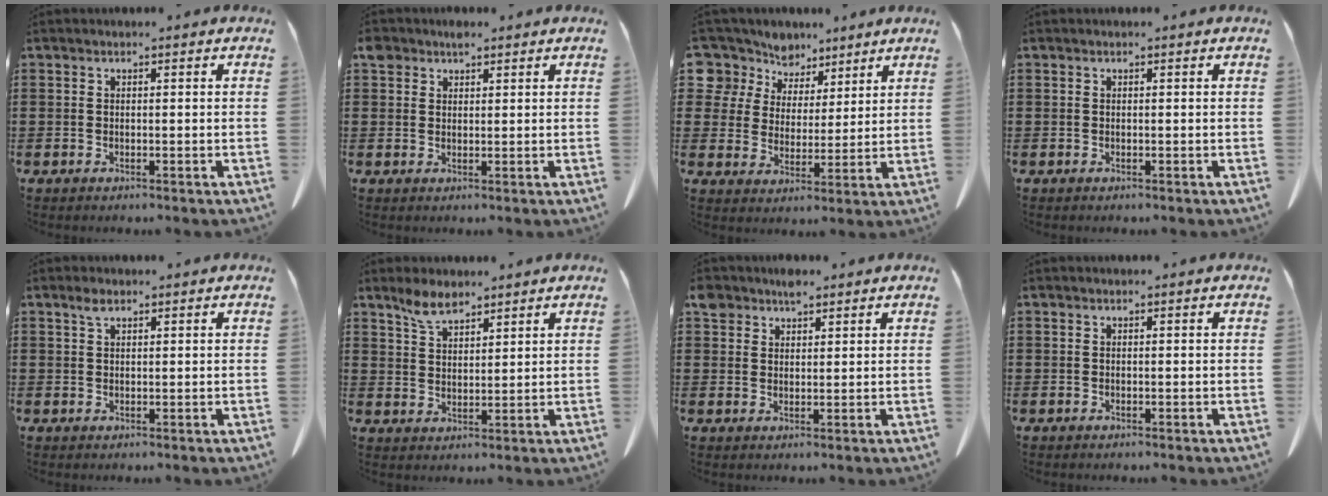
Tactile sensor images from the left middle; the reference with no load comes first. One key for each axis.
{"total": 2.4, "fx": 1.9, "fy": 1.2, "fz": 0.8, "tx": -0.022, "ty": 0.003, "tz": 0.038}
{"total": 7.7, "fx": 5.9, "fy": 4.9, "fz": 0.1, "tx": -0.044, "ty": -0.029, "tz": 0.110}
{"total": 0.0}
{"total": 1.7, "fx": 1.1, "fy": 0.7, "fz": 1.2, "tx": -0.027, "ty": 0.000, "tz": 0.021}
{"total": 4.7, "fx": 3.7, "fy": 1.9, "fz": 2.2, "tx": -0.054, "ty": 0.000, "tz": 0.069}
{"total": 3.4, "fx": 2.7, "fy": 1.7, "fz": 1.1, "tx": -0.022, "ty": 0.002, "tz": 0.052}
{"total": 0.0}